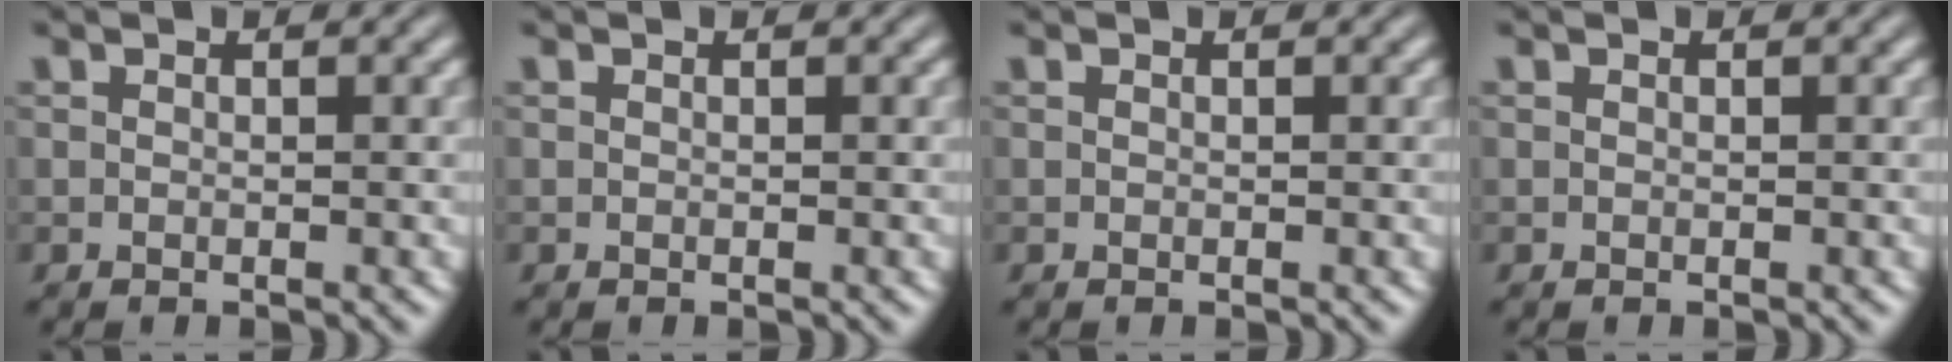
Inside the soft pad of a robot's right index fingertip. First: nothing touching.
{"total": 0.0}
{"total": 0.0}
{"total": 0.0}